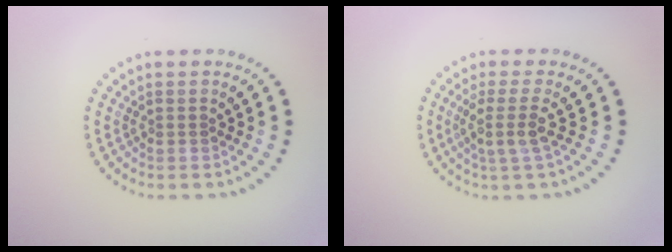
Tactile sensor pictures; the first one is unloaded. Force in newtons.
{"total": 2.4, "press": 1.8, "slide": 1.5}